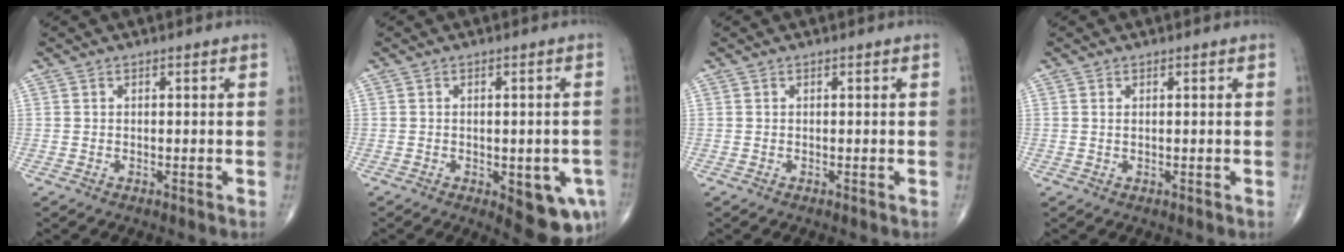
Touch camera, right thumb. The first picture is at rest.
{"total": 9.6, "force": [-3.2, 4.1, 8.1], "torque": [-0.073, -0.002, -0.028]}
{"total": 0.0}
{"total": 0.5, "force": [0.2, 0.2, 0.4], "torque": [-0.011, 0.002, 0.005]}